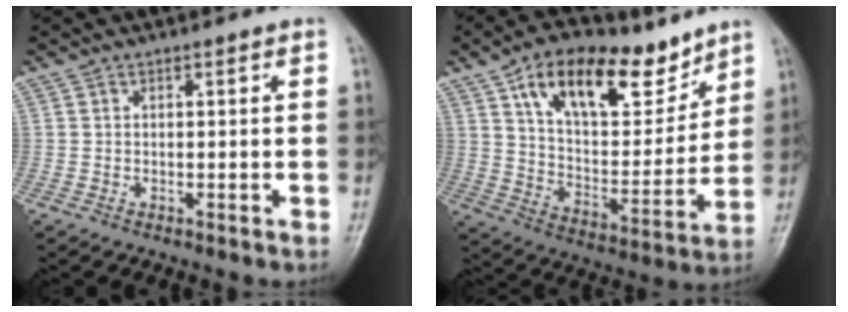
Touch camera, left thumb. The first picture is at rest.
{"total": 20.3, "force": [12.5, 9.8, 12.8], "torque": [-0.161, -0.055, 0.216]}